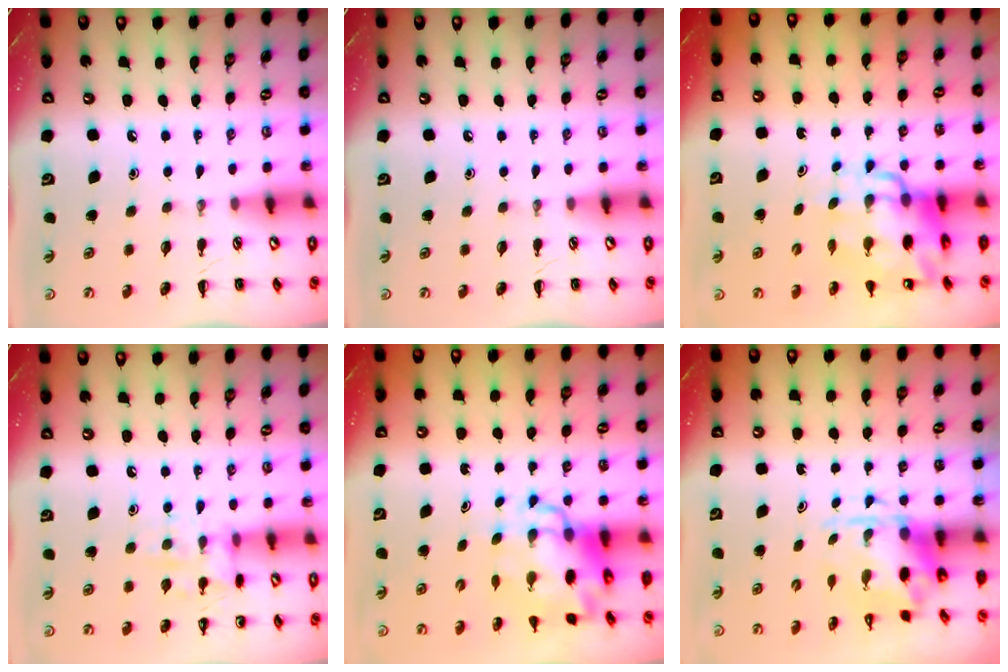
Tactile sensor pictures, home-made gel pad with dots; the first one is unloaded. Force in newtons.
{"total": 0.0}
{"total": 11.7, "press": 11.2, "slide": 3.2}
{"total": 10.6, "press": 10.6, "slide": 0.6}
{"total": 9.5, "press": 9.1, "slide": 2.8}
{"total": 3.7, "press": 3.6, "slide": 0.9}